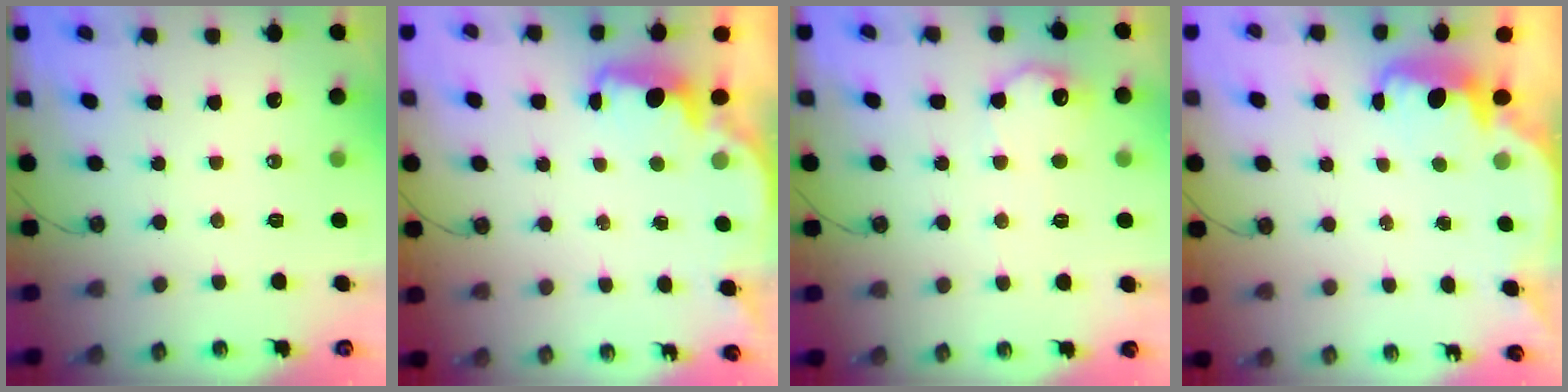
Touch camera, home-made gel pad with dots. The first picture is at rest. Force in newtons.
{"total": 2.0, "press": 1.8, "slide": 0.8}
{"total": 10.8, "press": 10.8, "slide": 0.5}
{"total": 2.5, "press": 2.4, "slide": 0.6}